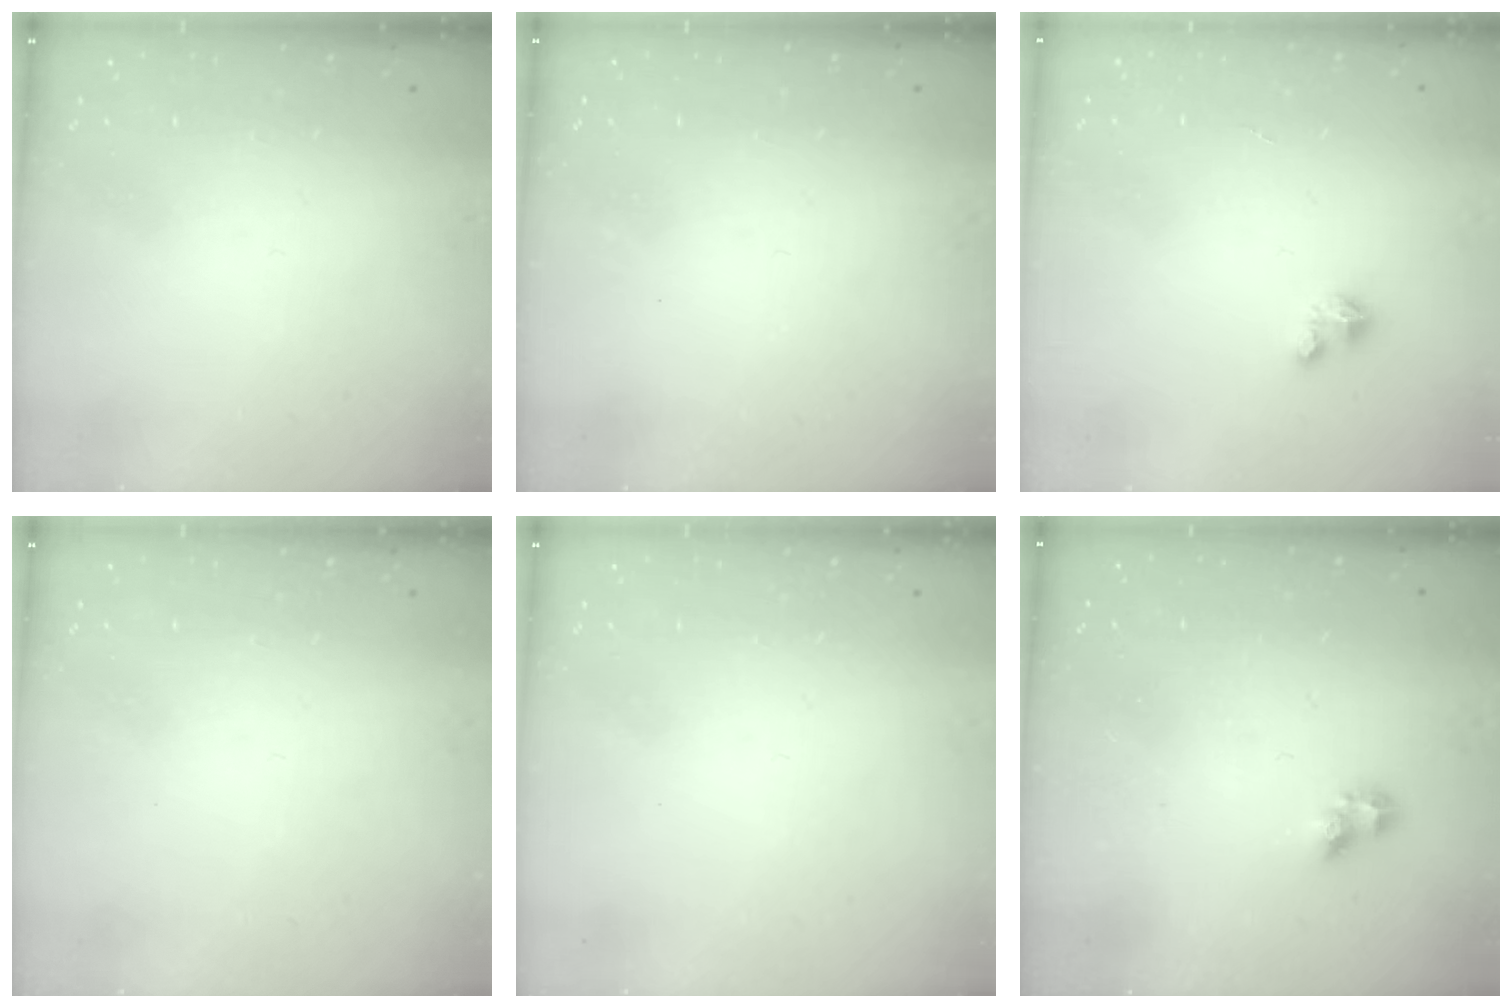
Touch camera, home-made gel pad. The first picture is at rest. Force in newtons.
{"total": 0.8, "press": 0.7, "slide": 0.3}
{"total": 0.7, "press": 0.7, "slide": 0.2}
{"total": 0.0}
{"total": 0.0}
{"total": 4.1, "press": 4.1, "slide": 0.4}